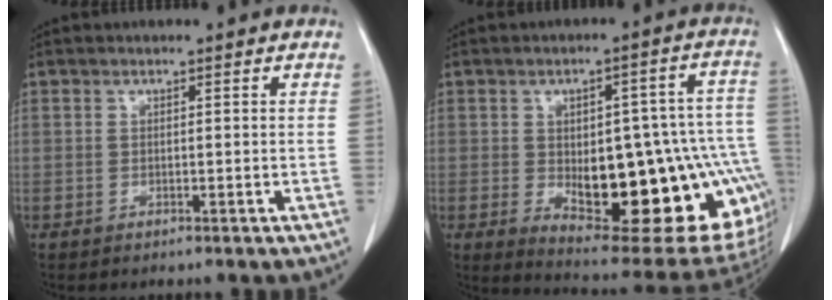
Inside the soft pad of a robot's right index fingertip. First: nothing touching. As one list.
[{"total": 26.3, "force": [-5.5, 8.6, 24.2], "torque": [-0.246, 0.013, -0.047]}]